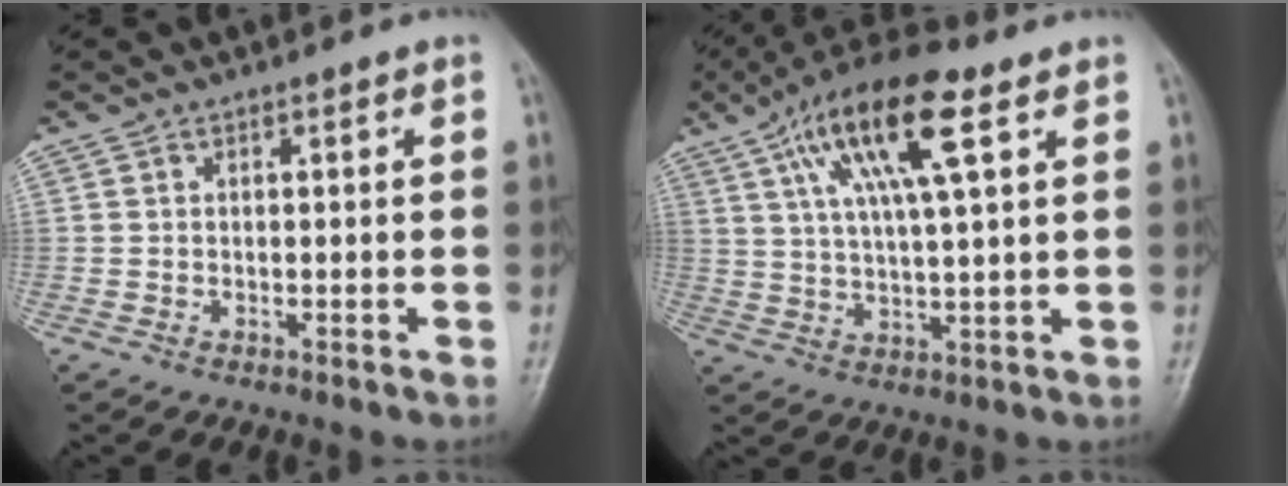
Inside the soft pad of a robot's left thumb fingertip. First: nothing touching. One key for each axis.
{"total": 15.7, "fx": 6.9, "fy": 4.6, "fz": 13.3, "tx": -0.233, "ty": 0.003, "tz": 0.117}